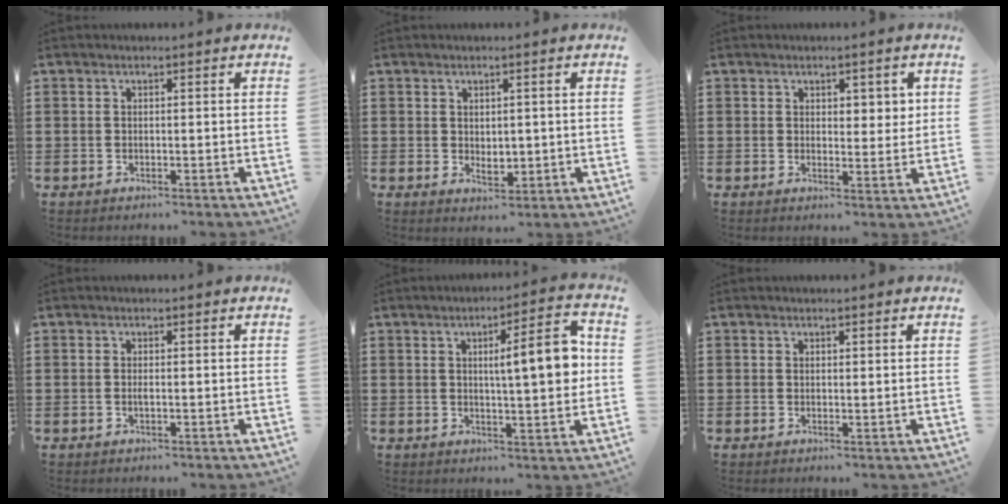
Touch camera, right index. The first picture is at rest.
{"total": 2.1, "force": [0.6, 1.4, 1.4], "torque": [-0.021, 0.001, 0.009]}
{"total": 2.4, "force": [1.4, 1.6, 1.1], "torque": [-0.009, 0.002, 0.022]}
{"total": 0.7, "force": [-0.3, -0.1, 0.7], "torque": [-0.014, -0.008, -0.003]}
{"total": 8.7, "force": [1.5, 1.8, 8.4], "torque": [-0.125, -0.010, 0.016]}
{"total": 0.5, "force": [0.4, 0.3, 0.0], "torque": [-0.002, 0.003, 0.009]}